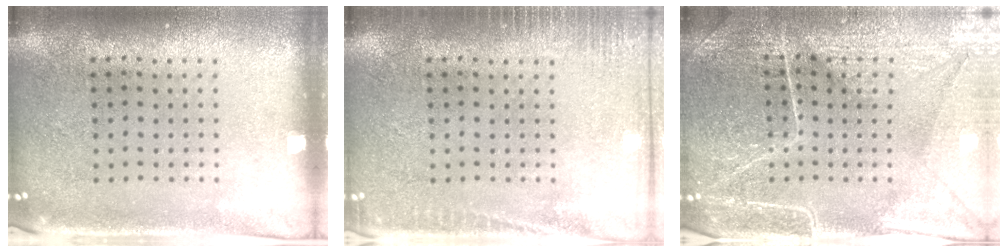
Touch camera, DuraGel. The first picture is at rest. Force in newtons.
{"total": 2.0, "press": 2.0, "slide": 0.3}
{"total": 4.3, "press": 4.2, "slide": 1.1}